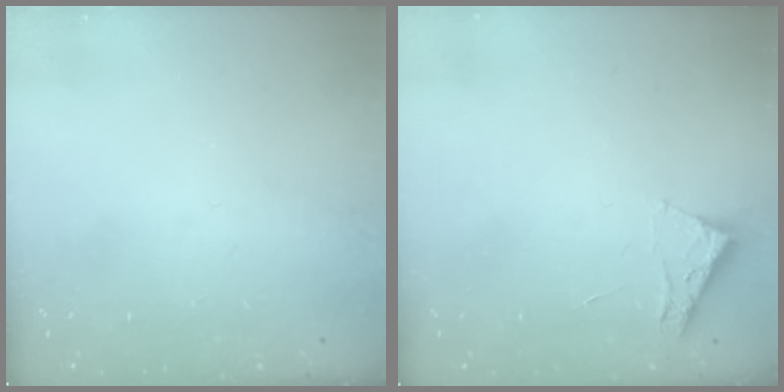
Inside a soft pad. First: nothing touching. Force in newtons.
{"total": 3.4, "press": 3.3, "slide": 0.5}